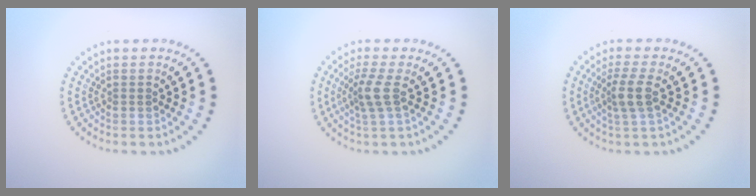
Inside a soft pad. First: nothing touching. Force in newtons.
{"total": 2.4, "press": 1.9, "slide": 1.5}
{"total": 2.4, "press": 2.0, "slide": 1.4}